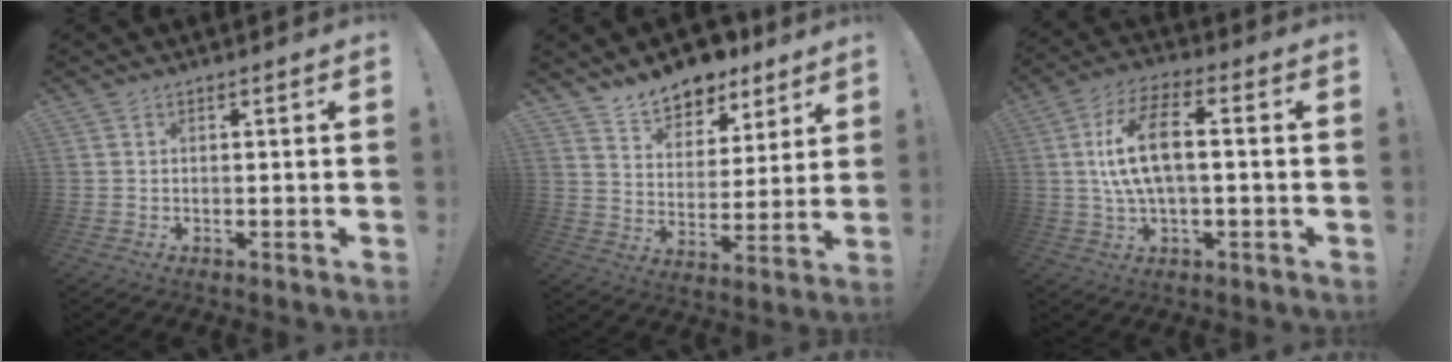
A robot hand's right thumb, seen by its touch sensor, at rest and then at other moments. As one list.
[{"total": 10.8, "force": [9.4, 5.0, 1.8], "torque": [-0.042, -0.073, 0.178]}, {"total": 12.7, "force": [1.0, 5.5, 11.3], "torque": [-0.217, 0.010, 0.018]}]